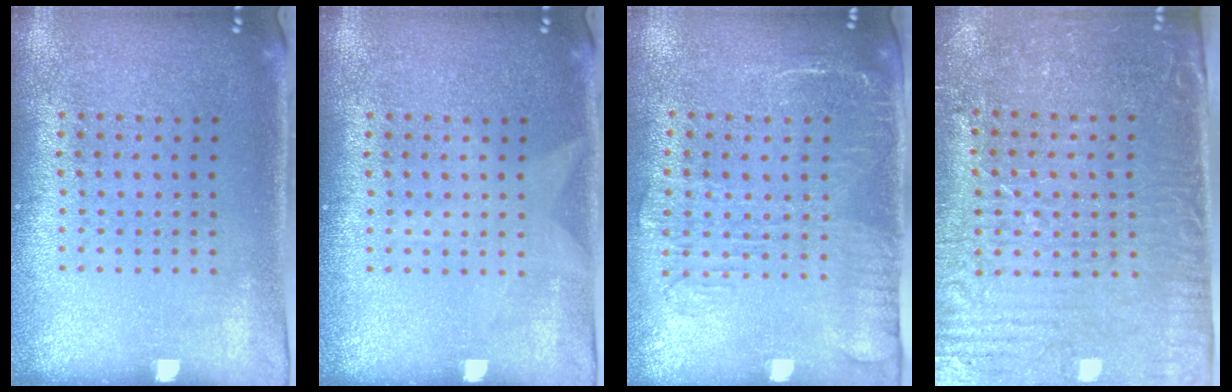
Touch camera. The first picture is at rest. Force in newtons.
{"total": 0.8, "press": 0.8, "slide": 0.1}
{"total": 1.9, "press": 1.6, "slide": 1.1}
{"total": 3.6, "press": 3.3, "slide": 1.4}